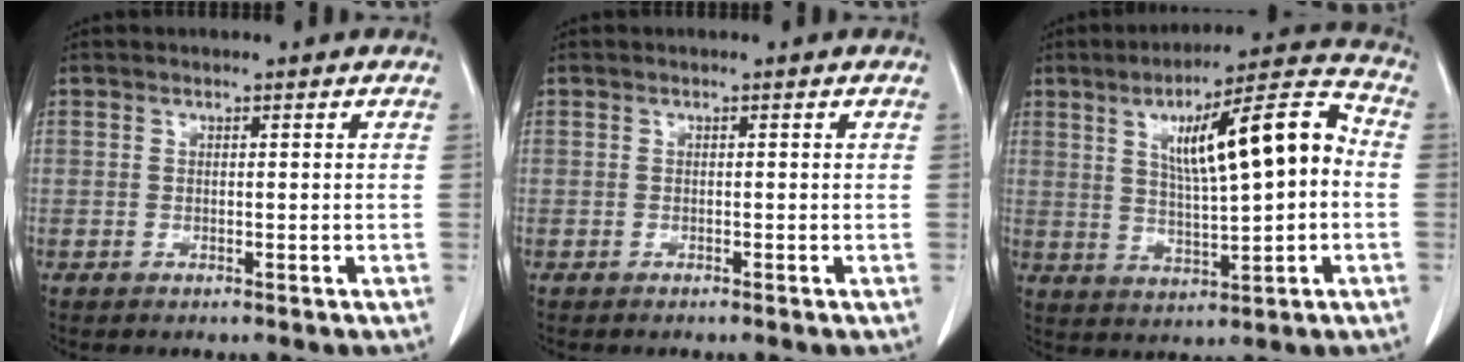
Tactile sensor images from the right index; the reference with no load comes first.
{"total": 0.0}
{"total": 14.5, "force": [2.1, 2.6, 14.1], "torque": [-0.218, 0.033, 0.033]}